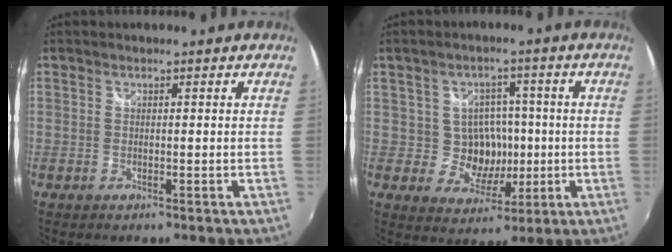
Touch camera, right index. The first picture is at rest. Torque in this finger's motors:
{"motor_torque": [0.72, 0.59, 0.22, 0.01]}